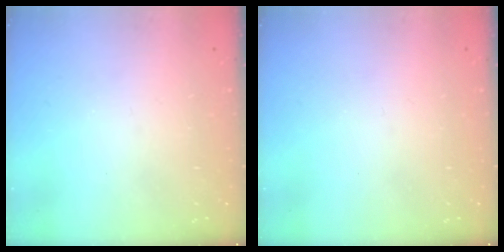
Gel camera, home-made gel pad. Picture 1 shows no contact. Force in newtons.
{"total": 0.0}